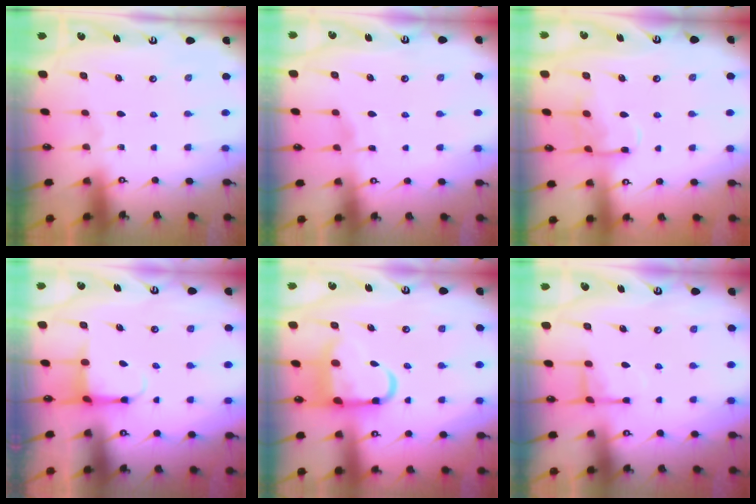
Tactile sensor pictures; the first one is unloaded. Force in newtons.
{"total": 2.6, "press": 2.6, "slide": 0.3}
{"total": 8.9, "press": 8.9, "slide": 0.9}
{"total": 3.8, "press": 3.6, "slide": 1.3}
{"total": 11.6, "press": 11.5, "slide": 1.4}
{"total": 6.5, "press": 6.4, "slide": 0.9}